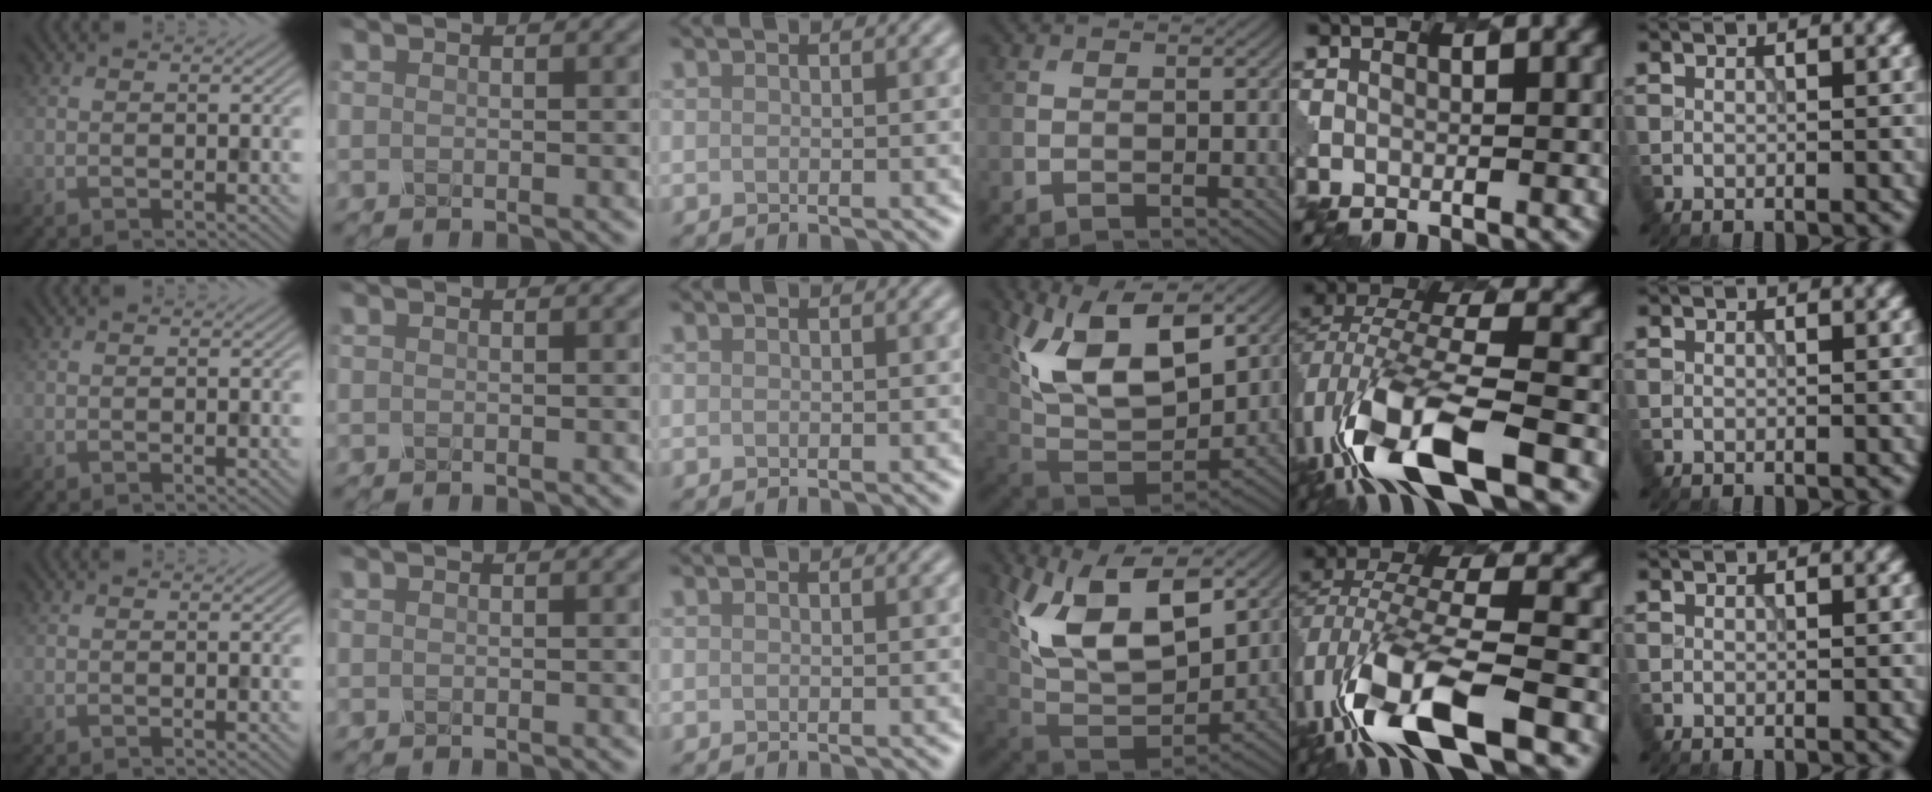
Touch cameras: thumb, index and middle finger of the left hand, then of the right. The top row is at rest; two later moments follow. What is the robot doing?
{"motion": "insert", "object": "pen bag"}